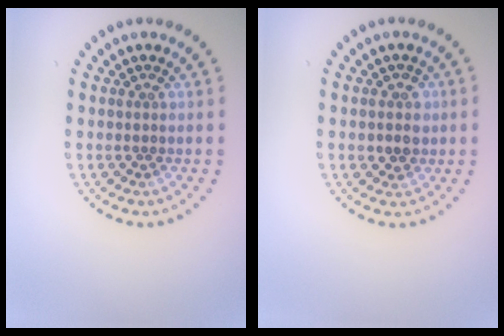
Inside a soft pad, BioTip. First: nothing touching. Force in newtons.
{"total": 1.8, "press": 1.7, "slide": 0.5}